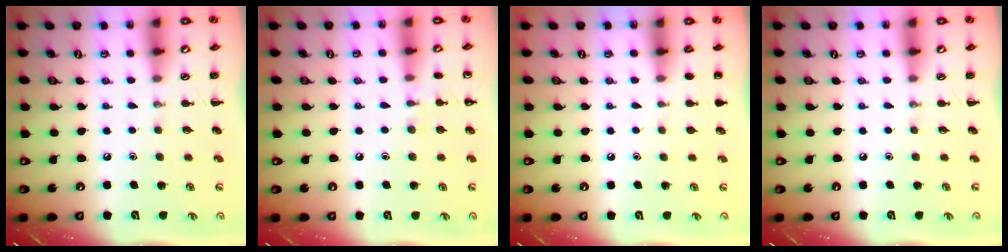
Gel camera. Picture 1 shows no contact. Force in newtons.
{"total": 5.0, "press": 4.7, "slide": 1.5}
{"total": 1.1, "press": 1.0, "slide": 0.2}
{"total": 0.0}